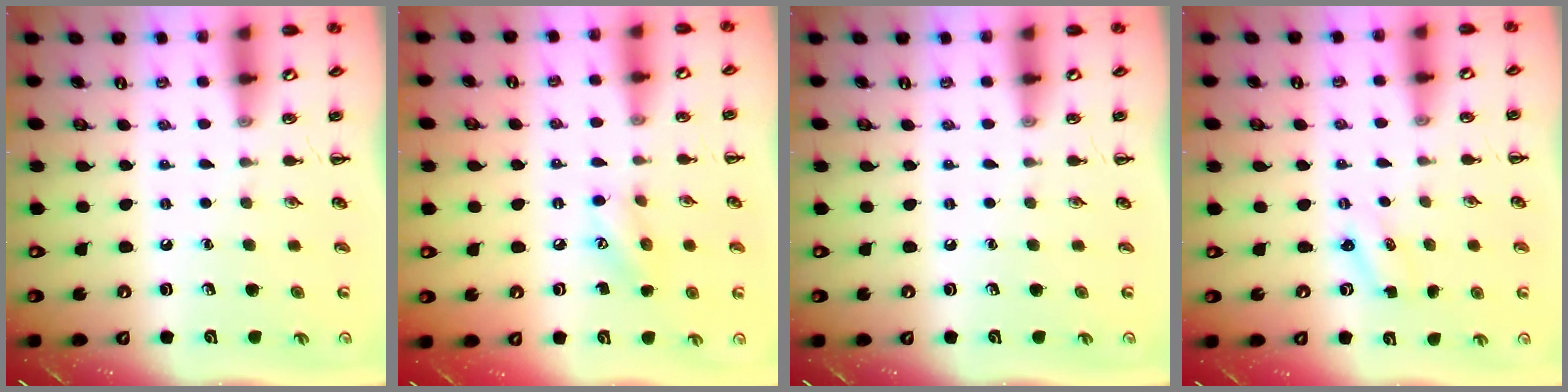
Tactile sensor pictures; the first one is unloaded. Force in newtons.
{"total": 8.3, "press": 8.3, "slide": 1.0}
{"total": 0.0}
{"total": 1.2, "press": 1.2, "slide": 0.4}